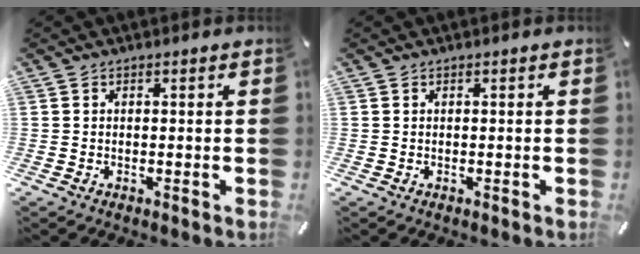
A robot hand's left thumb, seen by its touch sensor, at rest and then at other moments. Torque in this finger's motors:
{"motor_torque": [-0.03, -0.03, 0.00, 0.01, 0.00]}